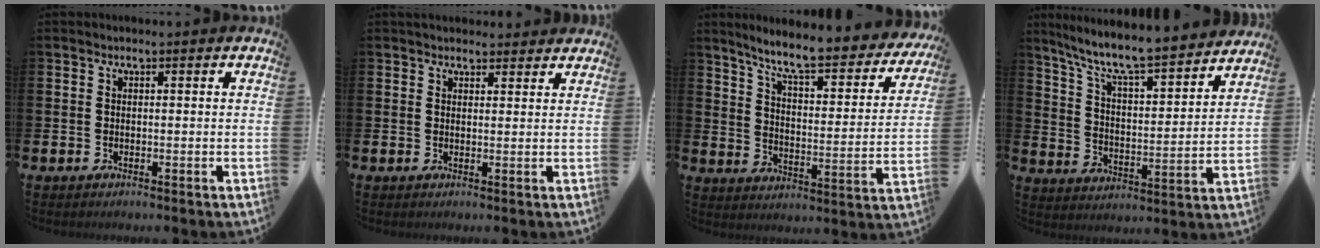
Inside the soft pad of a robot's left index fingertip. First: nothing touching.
{"total": 2.1, "force": [2.0, 0.7, 0.0], "torque": [0.005, -0.007, 0.035]}
{"total": 8.3, "force": [7.4, 0.9, 3.6], "torque": [-0.099, -0.057, 0.121]}
{"total": 8.8, "force": [8.0, 0.9, 3.4], "torque": [-0.097, -0.063, 0.133]}